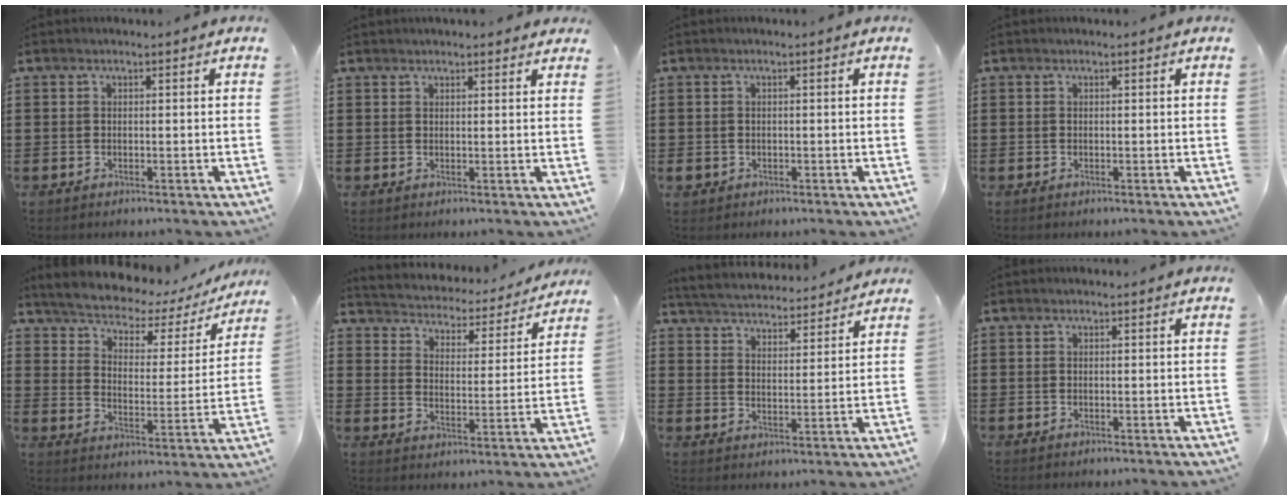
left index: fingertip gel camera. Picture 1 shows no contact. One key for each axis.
{"total": 1.4, "fx": 1.3, "fy": 0.2, "fz": 0.2, "tx": -0.006, "ty": 0.003, "tz": 0.026}
{"total": 0.9, "fx": -0.4, "fy": 0.8, "fz": 0.1, "tx": -0.007, "ty": 0.004, "tz": -0.011}
{"total": 0.0}
{"total": 4.1, "fx": 3.9, "fy": 0.8, "fz": 1.1, "tx": -0.046, "ty": -0.031, "tz": 0.057}
{"total": 3.1, "fx": 3.1, "fy": 0.3, "fz": -0.2, "tx": -0.020, "ty": -0.034, "tz": 0.043}
{"total": 3.9, "fx": 3.9, "fy": 0.1, "fz": 0.0, "tx": -0.023, "ty": -0.029, "tz": 0.063}
{"total": 0.0}